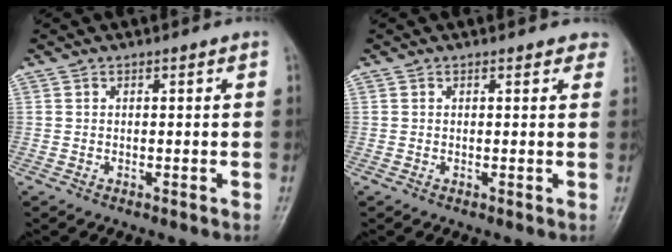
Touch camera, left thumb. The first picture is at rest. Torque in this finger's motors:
{"motor_torque": [-0.05, 0.15, 0.07, 0.10, 0.04]}